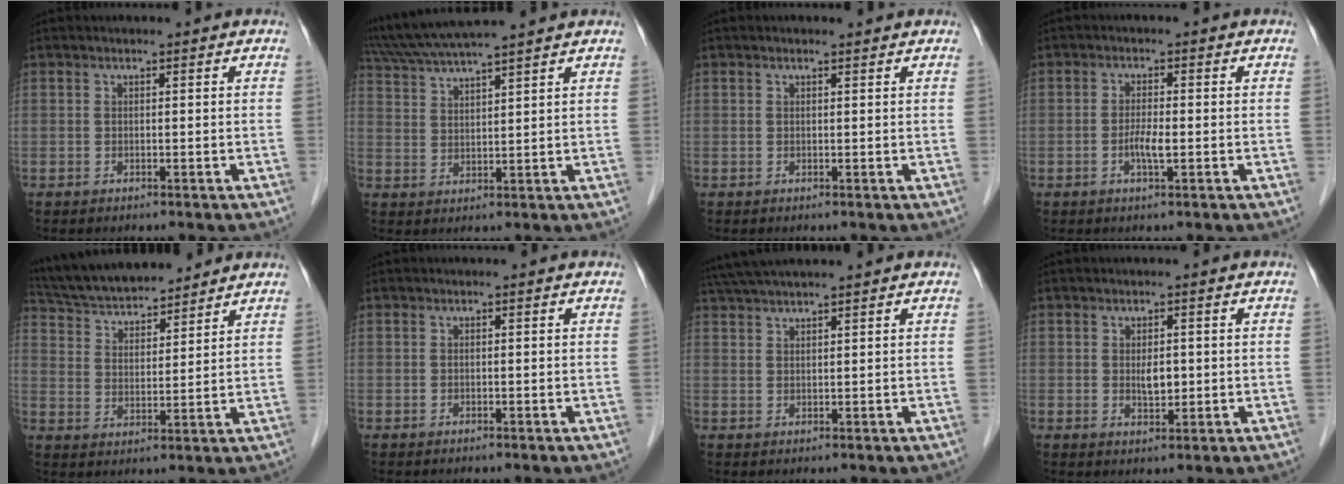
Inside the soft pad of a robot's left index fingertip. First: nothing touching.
{"total": 12.2, "force": [10.7, -0.4, 5.8], "torque": [-0.112, 0.033, 0.179]}
{"total": 1.1, "force": [1.1, 0.0, 0.3], "torque": [-0.011, 0.006, 0.017]}
{"total": 2.5, "force": [-0.6, 0.4, 2.4], "torque": [-0.049, -0.001, -0.012]}
{"total": 15.3, "force": [13.9, 3.2, 5.4], "torque": [-0.101, 0.031, 0.242]}
{"total": 0.0}
{"total": 8.0, "force": [7.1, 0.0, 3.8], "torque": [-0.067, 0.040, 0.119]}
{"total": 2.4, "force": [0.3, 1.1, 2.1], "torque": [-0.039, -0.004, 0.007]}